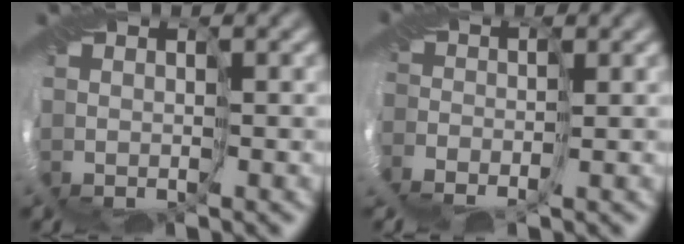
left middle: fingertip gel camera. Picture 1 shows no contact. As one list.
[{"total": 2.7, "force": [-2.0, 1.5, 0.9], "torque": [-0.014, -0.003, -0.032]}]